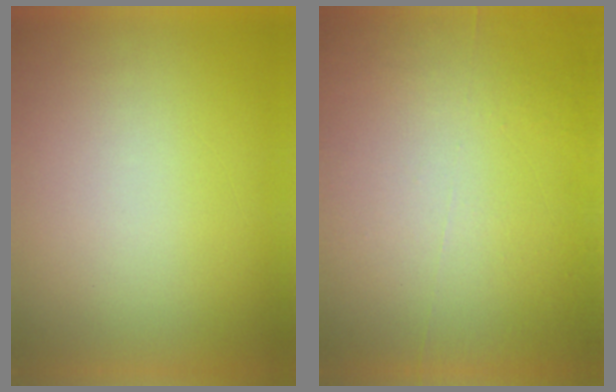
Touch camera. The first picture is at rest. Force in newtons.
{"total": 7.0}